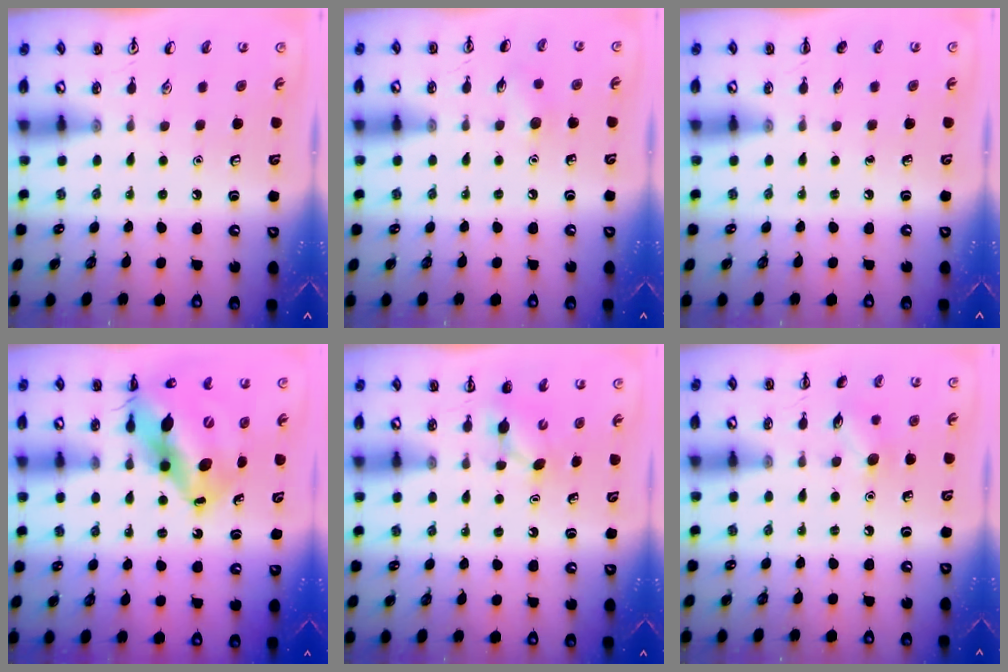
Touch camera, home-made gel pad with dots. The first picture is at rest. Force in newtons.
{"total": 5.4, "press": 5.1, "slide": 1.7}
{"total": 0.0}
{"total": 16.1, "press": 15.5, "slide": 4.3}
{"total": 3.6, "press": 3.4, "slide": 1.1}
{"total": 7.5, "press": 7.2, "slide": 2.1}